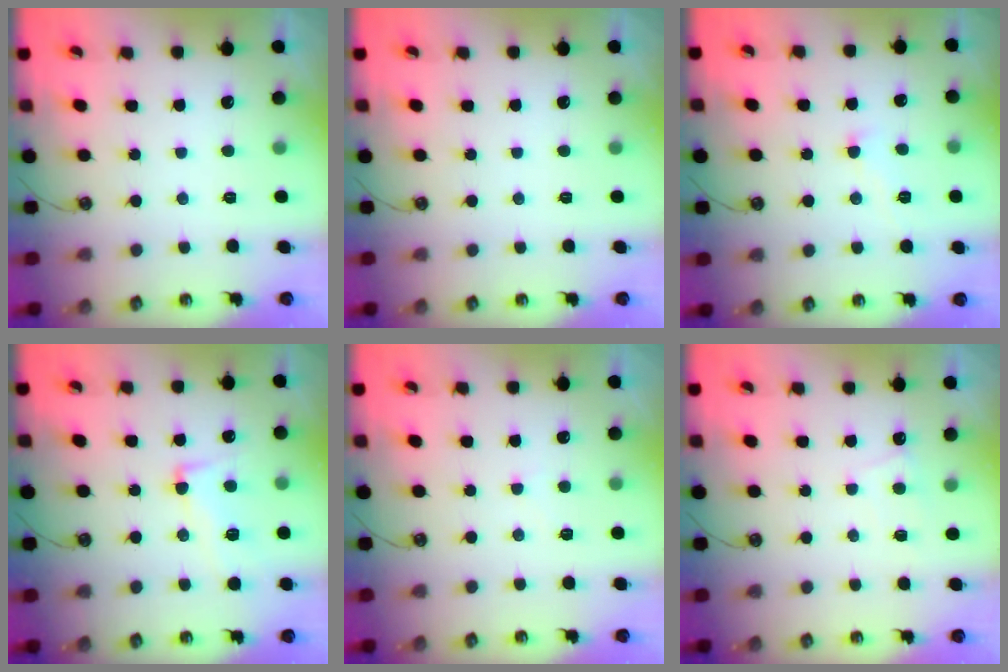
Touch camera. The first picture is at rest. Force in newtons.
{"total": 0.0}
{"total": 3.5, "press": 3.5, "slide": 0.2}
{"total": 3.8, "press": 3.6, "slide": 1.2}
{"total": 3.0, "press": 3.0, "slide": 0.4}
{"total": 2.3, "press": 2.2, "slide": 0.3}